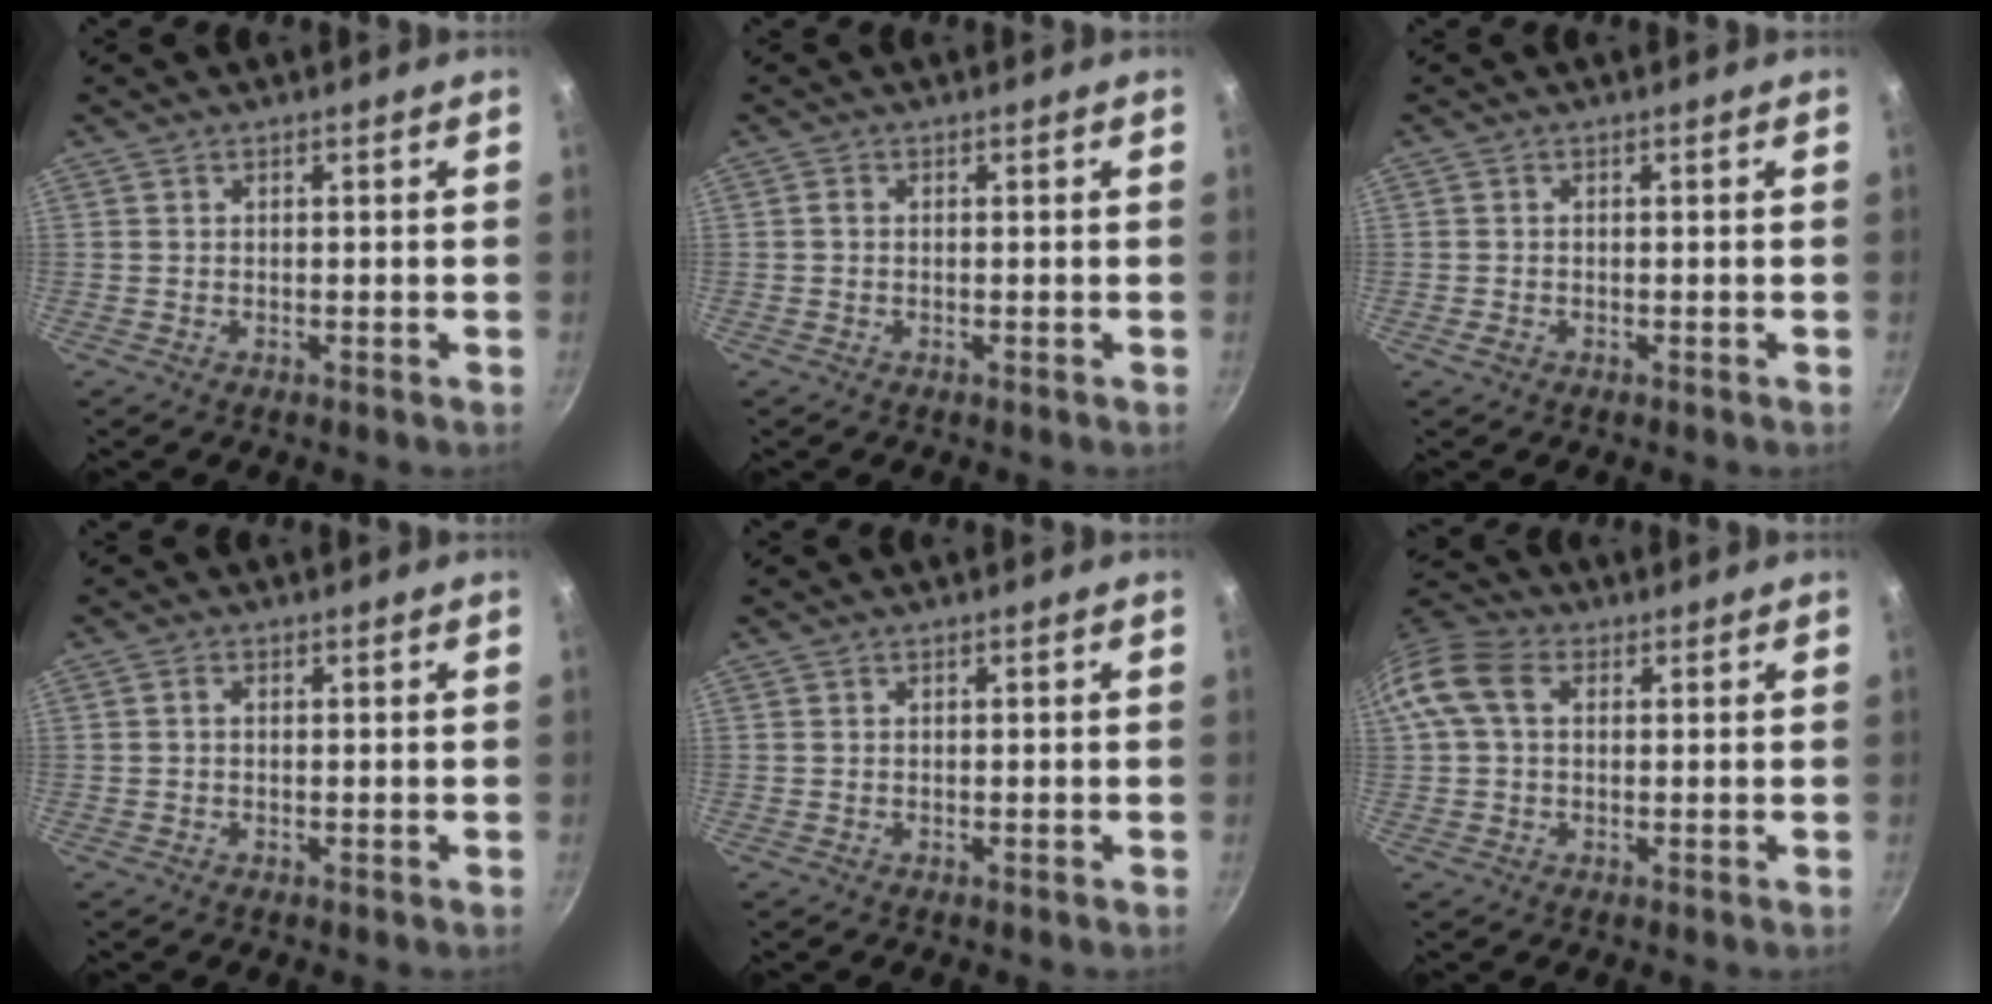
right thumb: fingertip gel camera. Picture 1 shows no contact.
{"total": 0.7, "force": [0.0, 0.4, 0.5], "torque": [-0.010, 0.004, -0.003]}
{"total": 1.3, "force": [-0.7, 1.0, 0.6], "torque": [-0.009, 0.000, -0.012]}
{"total": 1.0, "force": [0.1, 0.7, 0.7], "torque": [-0.013, 0.005, 0.000]}
{"total": 0.0}
{"total": 10.0, "force": [2.3, 6.8, 6.9], "torque": [-0.141, 0.024, 0.029]}